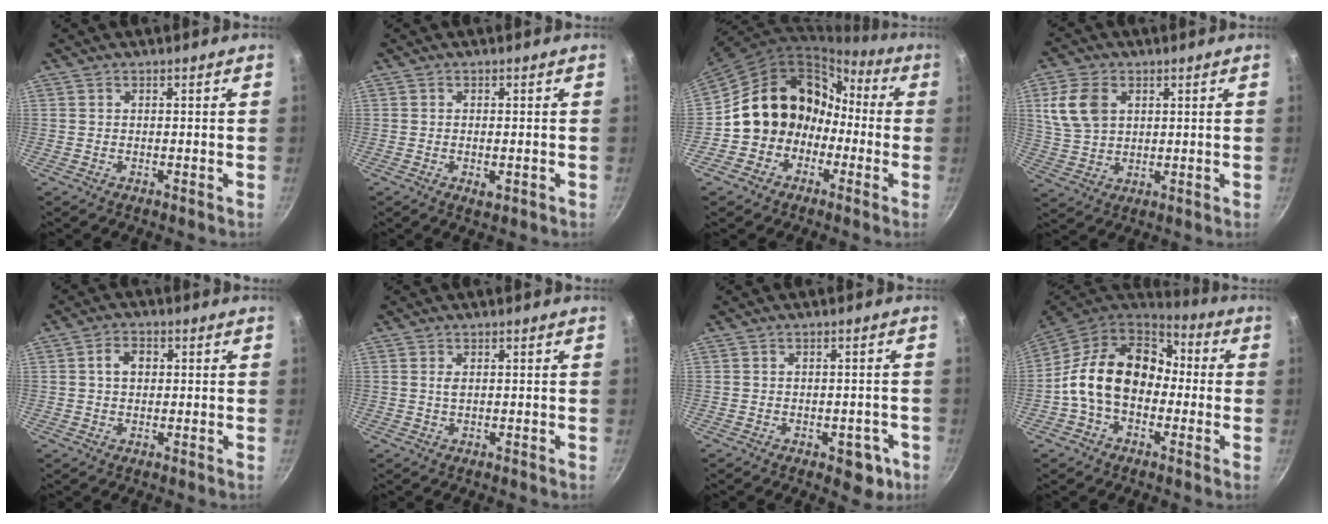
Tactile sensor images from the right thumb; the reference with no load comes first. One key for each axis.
{"total": 2.0, "fx": -0.6, "fy": 1.0, "fz": 1.7, "tx": -0.029, "ty": -0.004, "tz": -0.005}
{"total": 14.9, "fx": -2.4, "fy": 13.1, "fz": 6.6, "tx": -0.061, "ty": 0.074, "tz": -0.038}
{"total": 9.3, "fx": 2.9, "fy": 6.5, "fz": 6.0, "tx": -0.106, "ty": -0.006, "tz": 0.062}
{"total": 3.8, "fx": 0.6, "fy": 2.9, "fz": 2.5, "tx": -0.025, "ty": 0.008, "tz": 0.006}
{"total": 1.1, "fx": 0.3, "fy": 0.5, "fz": 1.0, "tx": -0.018, "ty": -0.001, "tz": 0.004}
{"total": 5.5, "fx": -2.2, "fy": 3.3, "fz": 3.8, "tx": -0.018, "ty": 0.016, "tz": -0.014}
{"total": 17.5, "fx": -0.8, "fy": 12.8, "fz": 11.9, "tx": -0.172, "ty": 0.046, "tz": -0.031}